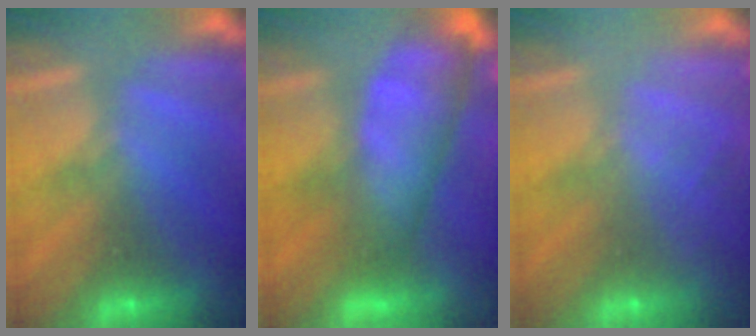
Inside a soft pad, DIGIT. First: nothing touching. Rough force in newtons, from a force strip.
{"total": 7.1}
{"total": 2.0}